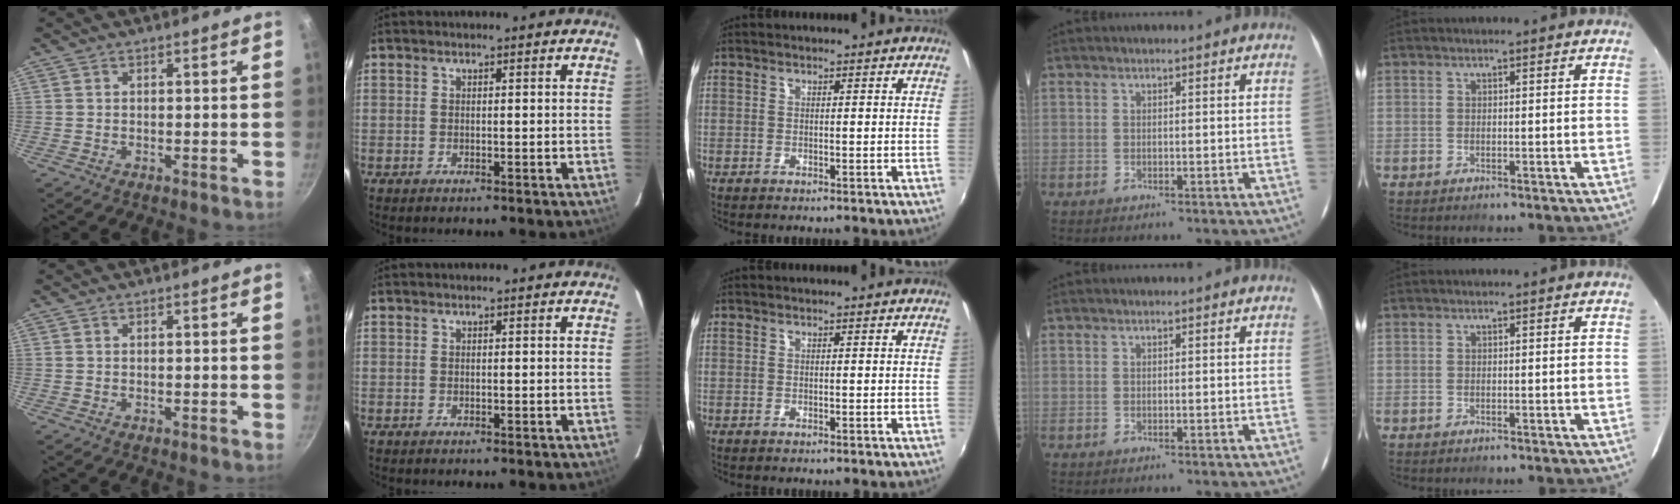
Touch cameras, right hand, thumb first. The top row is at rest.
{}